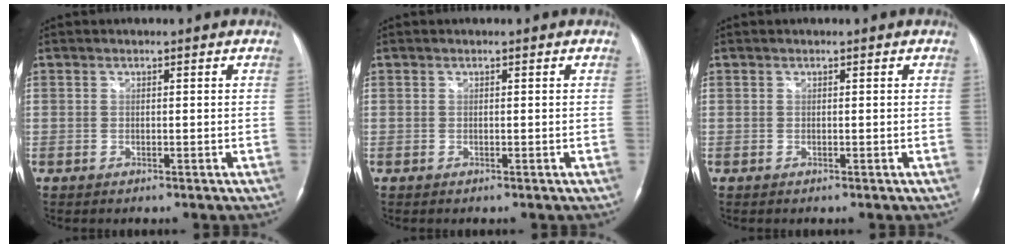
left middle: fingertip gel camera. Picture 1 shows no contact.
{"total": 0.0}
{"total": 0.0}